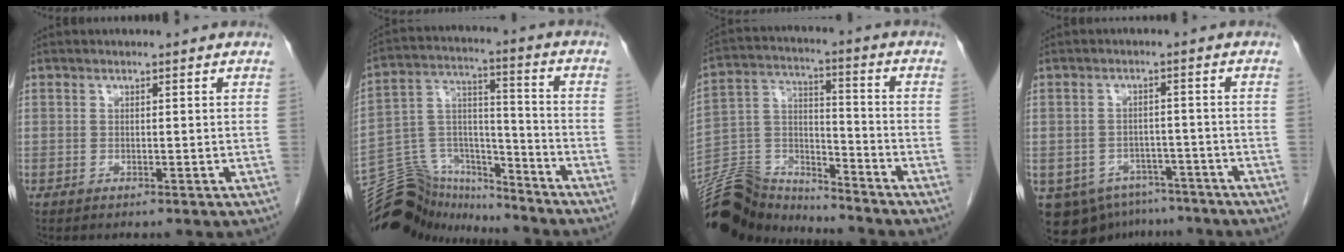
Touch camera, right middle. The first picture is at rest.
{"total": 15.2, "force": [-14.5, 4.3, 1.6], "torque": [-0.038, 0.062, -0.248]}
{"total": 13.9, "force": [-13.7, 2.0, 2.0], "torque": [-0.047, 0.029, -0.253]}
{"total": 10.1, "force": [-7.1, 6.6, 2.7], "torque": [-0.044, 0.010, -0.092]}